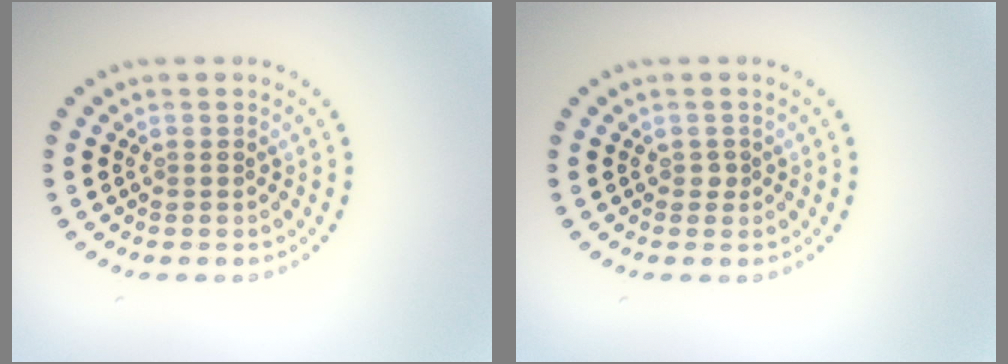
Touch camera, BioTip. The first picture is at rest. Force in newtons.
{"total": 0.5, "press": 0.4, "slide": 0.3}